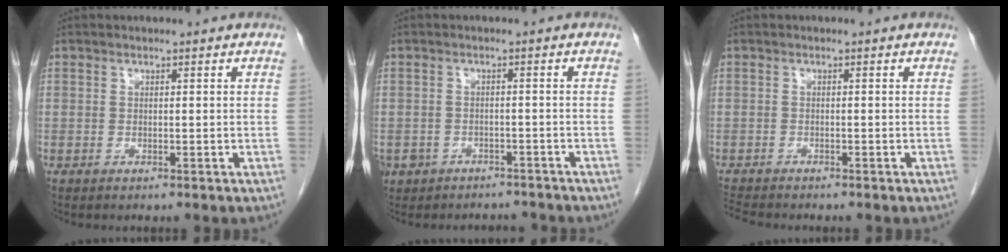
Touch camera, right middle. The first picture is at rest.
{"total": 7.9, "force": [-6.1, 4.9, 1.5], "torque": [-0.035, 0.010, -0.077]}
{"total": 2.7, "force": [-2.7, -0.1, 0.5], "torque": [-0.017, -0.016, -0.049]}